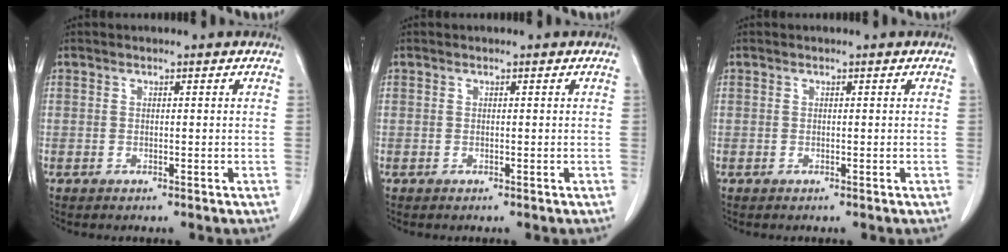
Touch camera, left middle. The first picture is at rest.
{"total": 0.0}
{"total": 0.0}